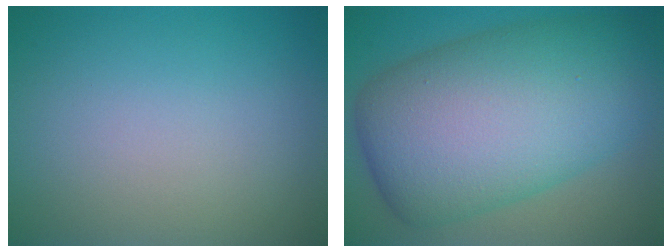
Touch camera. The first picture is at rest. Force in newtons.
{"total": 13.7, "press": 13.7, "slide": 0.3}